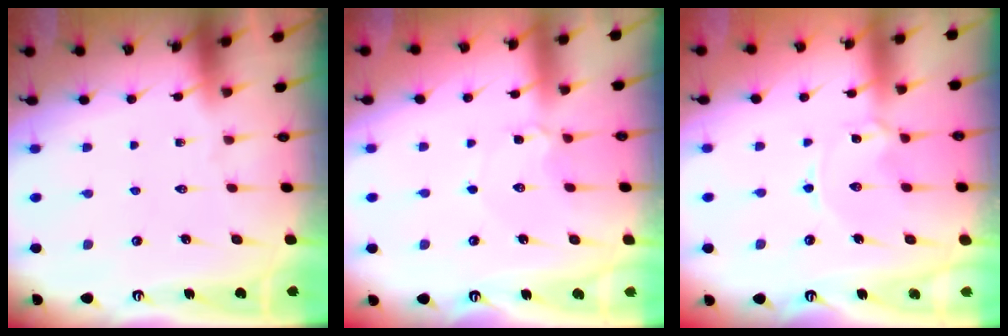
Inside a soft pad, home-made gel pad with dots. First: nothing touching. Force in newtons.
{"total": 2.6, "press": 2.6, "slide": 0.3}
{"total": 1.5, "press": 1.5, "slide": 0.0}